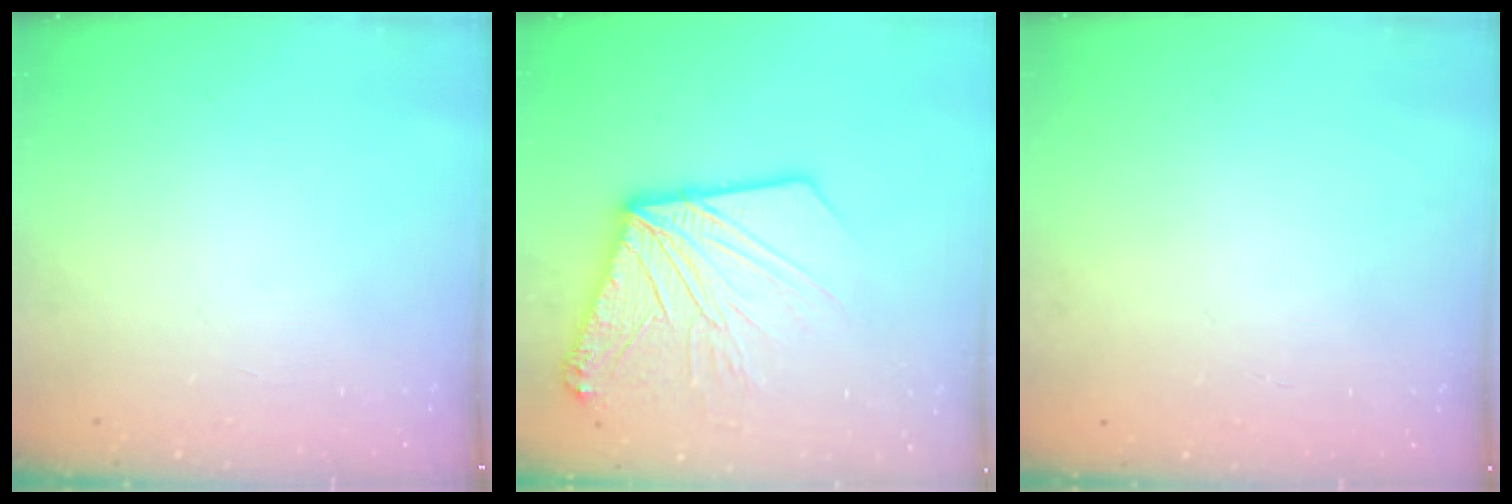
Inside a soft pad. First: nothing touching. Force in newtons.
{"total": 18.7, "press": 18.5, "slide": 2.5}
{"total": 0.0}